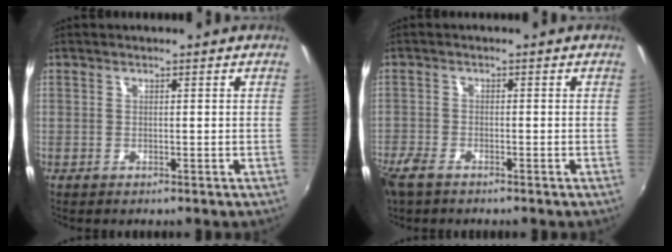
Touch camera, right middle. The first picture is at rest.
{"total": 5.0, "force": [-3.7, 1.9, 2.7], "torque": [-0.075, -0.014, -0.076]}